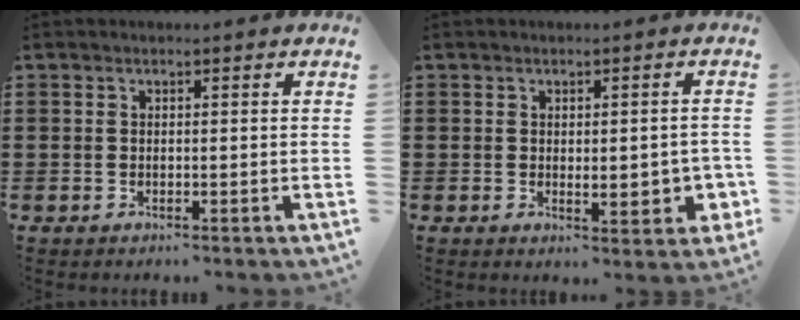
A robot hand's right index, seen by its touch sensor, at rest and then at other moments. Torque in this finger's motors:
{"motor_torque": [0.28, -0.27, 0.34, 0.09]}